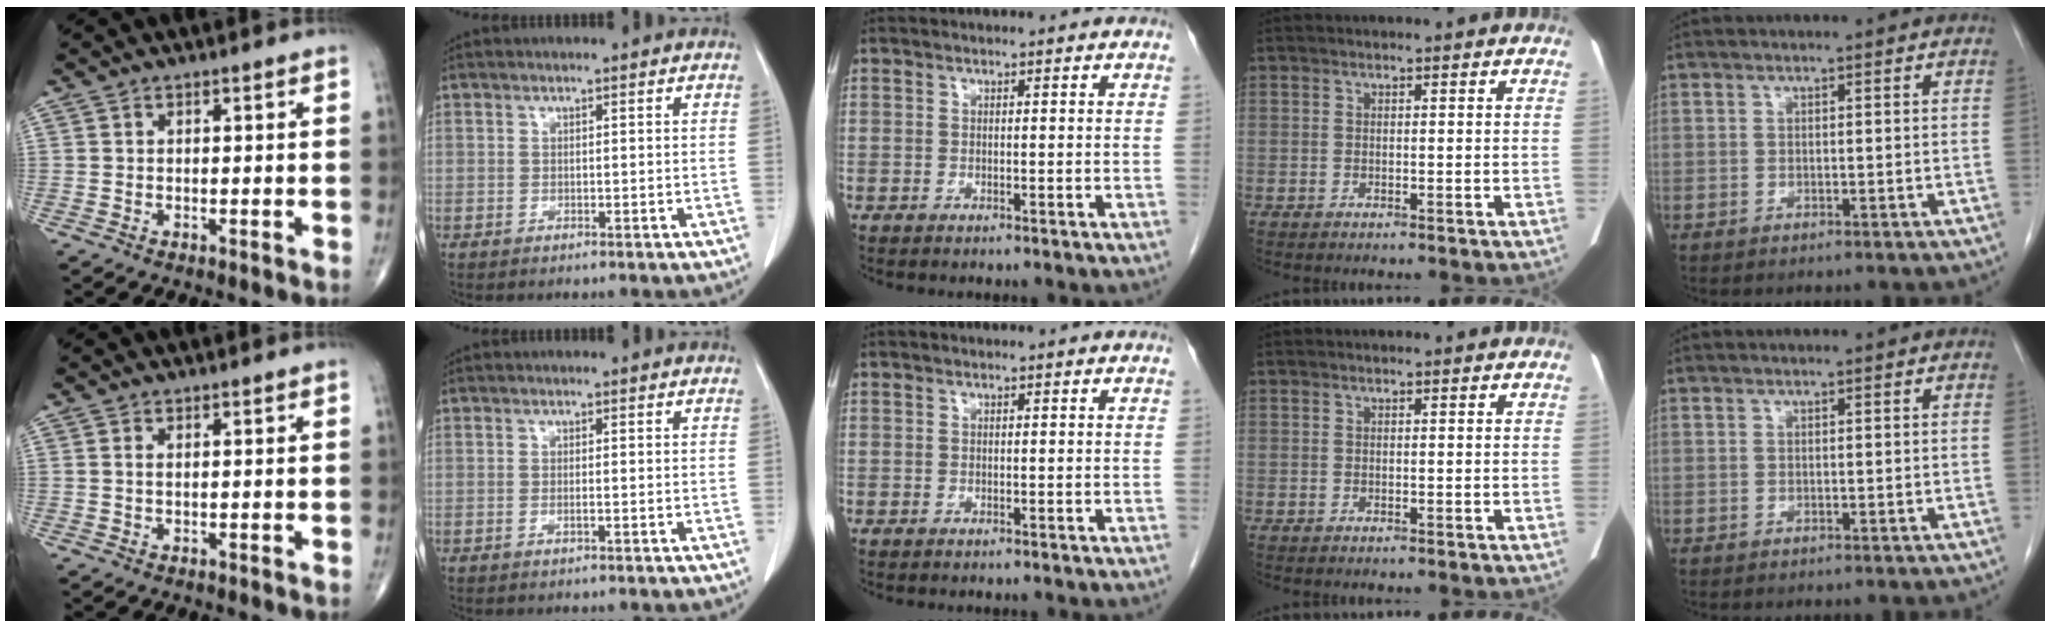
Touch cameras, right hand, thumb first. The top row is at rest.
{"thumb": {"total": 0.9, "force": [0.2, 0.4, 0.7], "torque": [-0.021, 0.003, 0.005]}, "index": {"total": 0.6, "force": [-0.1, 0.0, 0.6], "torque": [-0.011, 0.001, 0.001]}}